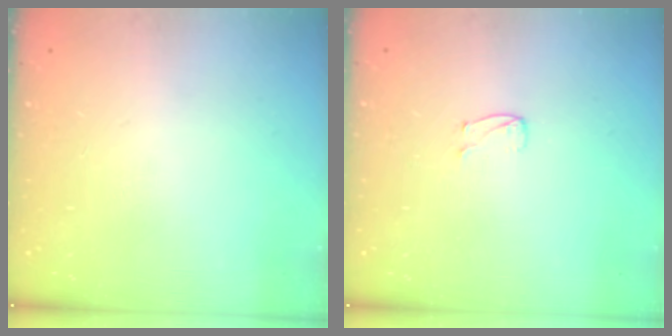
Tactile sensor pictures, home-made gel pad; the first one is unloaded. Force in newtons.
{"total": 3.1, "press": 3.1, "slide": 0.3}